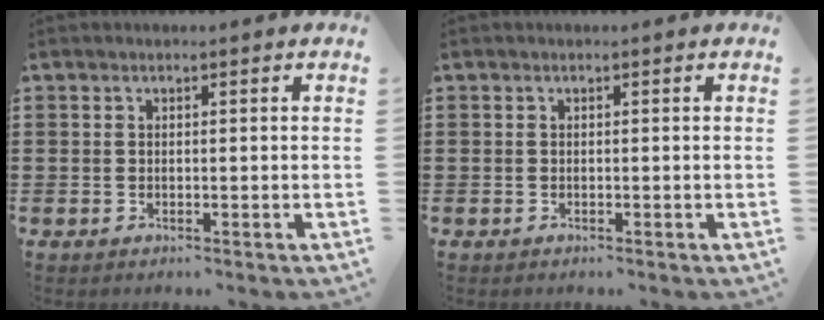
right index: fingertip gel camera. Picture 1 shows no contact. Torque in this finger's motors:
{"motor_torque": [-0.01, 0.00, 0.00, 0.00]}